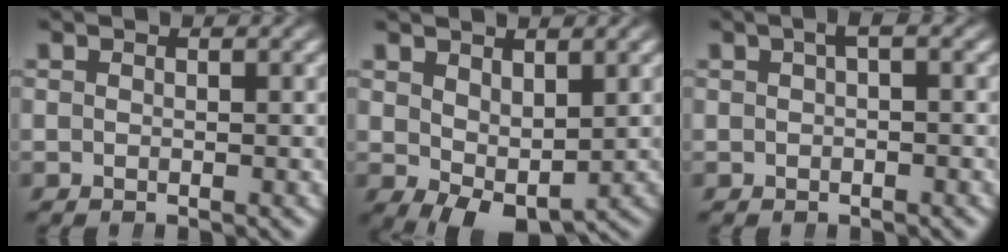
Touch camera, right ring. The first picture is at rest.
{"total": 3.3, "force": [-0.9, 1.9, 2.5], "torque": [-0.045, -0.045, 0.010]}
{"total": 0.8, "force": [0.2, 0.0, 0.8], "torque": [-0.007, 0.006, 0.005]}